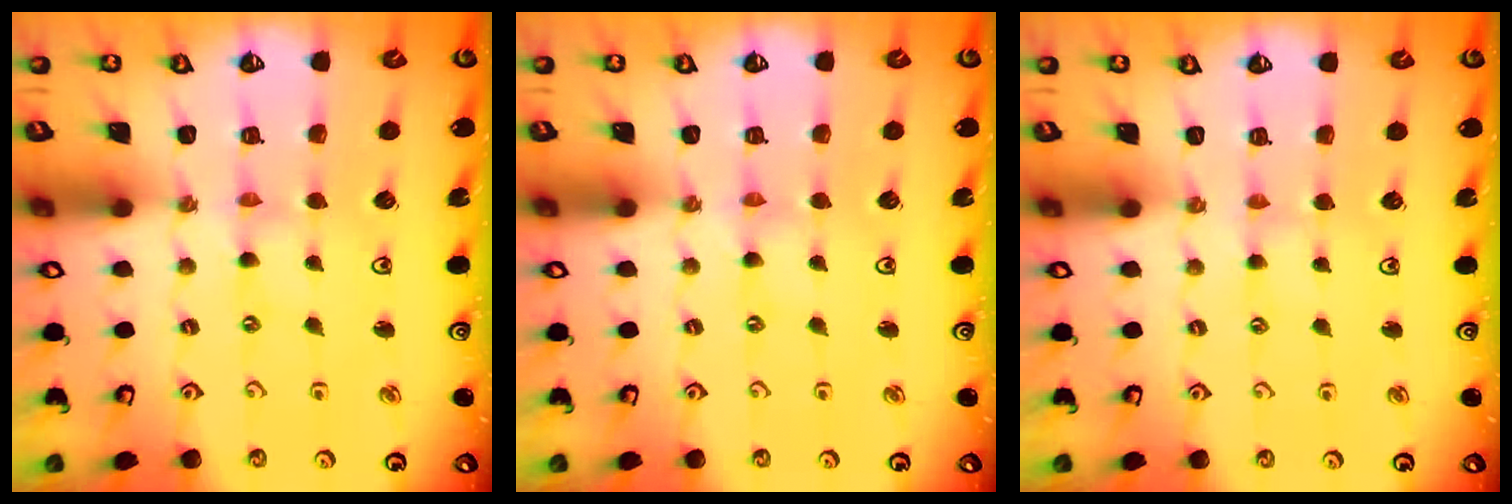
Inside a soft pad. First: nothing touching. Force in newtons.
{"total": 0.0}
{"total": 1.3, "press": 1.3, "slide": 0.4}